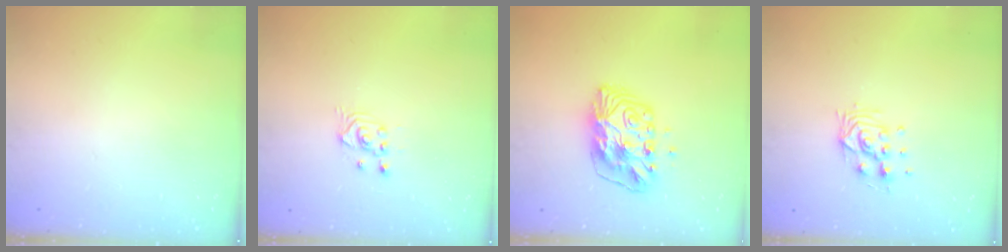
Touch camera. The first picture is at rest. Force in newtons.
{"total": 2.5, "press": 2.5, "slide": 0.3}
{"total": 9.9, "press": 9.9, "slide": 0.9}
{"total": 8.3, "press": 8.3, "slide": 0.7}